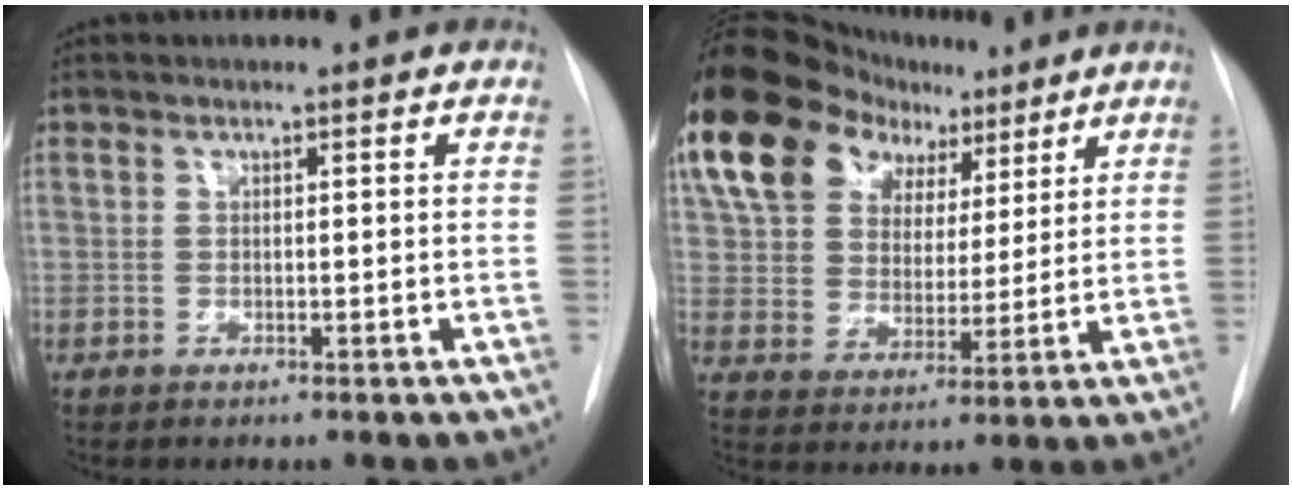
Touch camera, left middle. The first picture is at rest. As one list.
[{"total": 18.2, "force": [11.4, 11.2, 8.6], "torque": [-0.155, 0.064, 0.200]}]